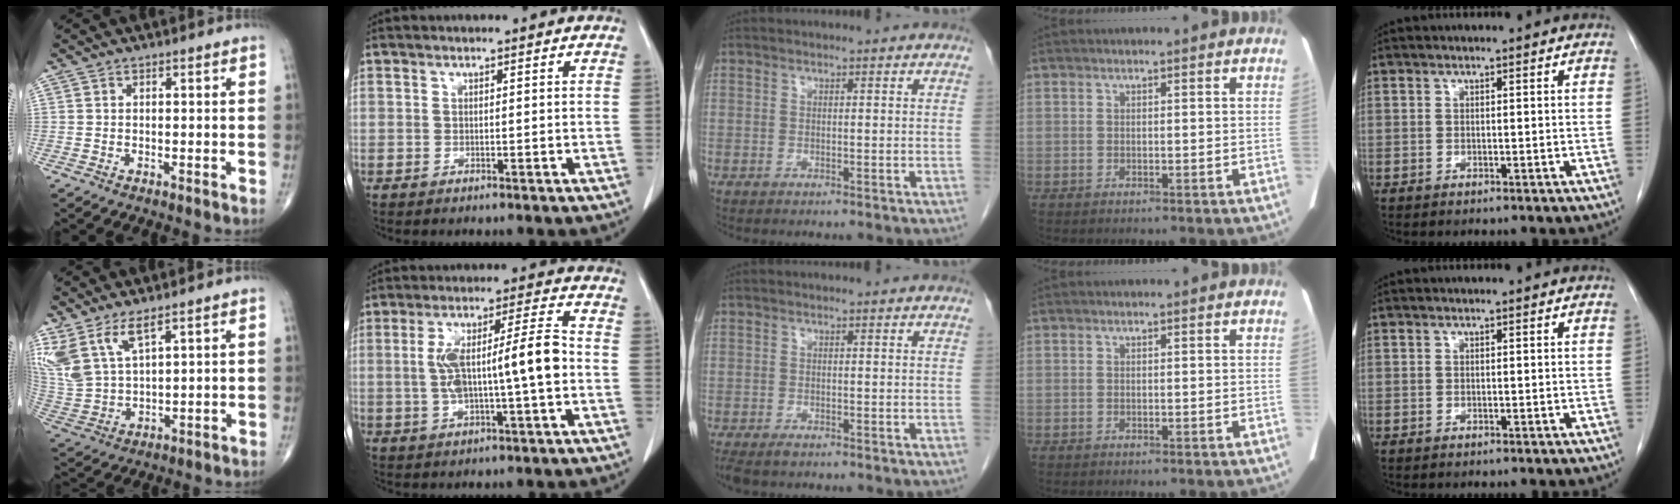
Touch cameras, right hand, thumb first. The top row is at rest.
{"thumb": {"total": 11.3, "force": [6.9, 4.4, 7.7], "torque": [-0.173, -0.025, 0.159]}, "index": {"total": 11.1, "force": [-0.8, 1.1, 11.0], "torque": [-0.196, 0.023, -0.012]}, "middle": {"total": 3.0, "force": [-2.3, 1.2, 1.6], "torque": [-0.035, -0.010, -0.037]}}